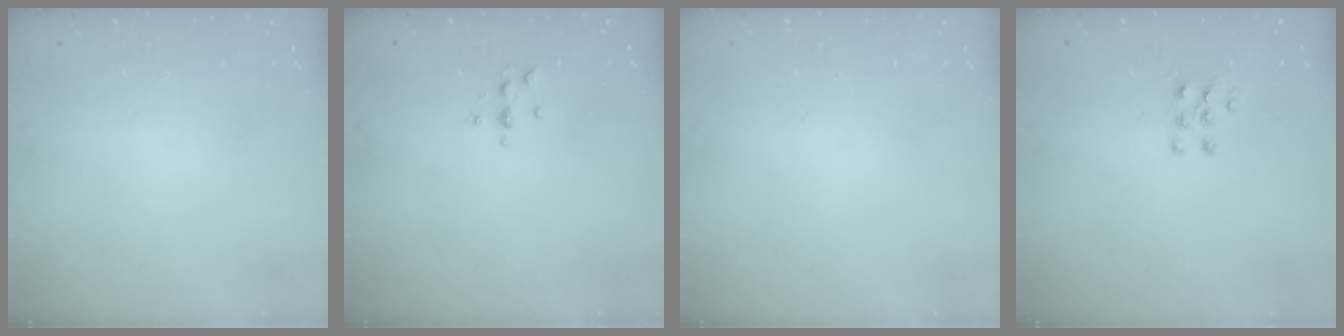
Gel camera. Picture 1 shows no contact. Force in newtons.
{"total": 4.1, "press": 4.1, "slide": 0.5}
{"total": 0.0}
{"total": 5.5, "press": 5.4, "slide": 1.1}